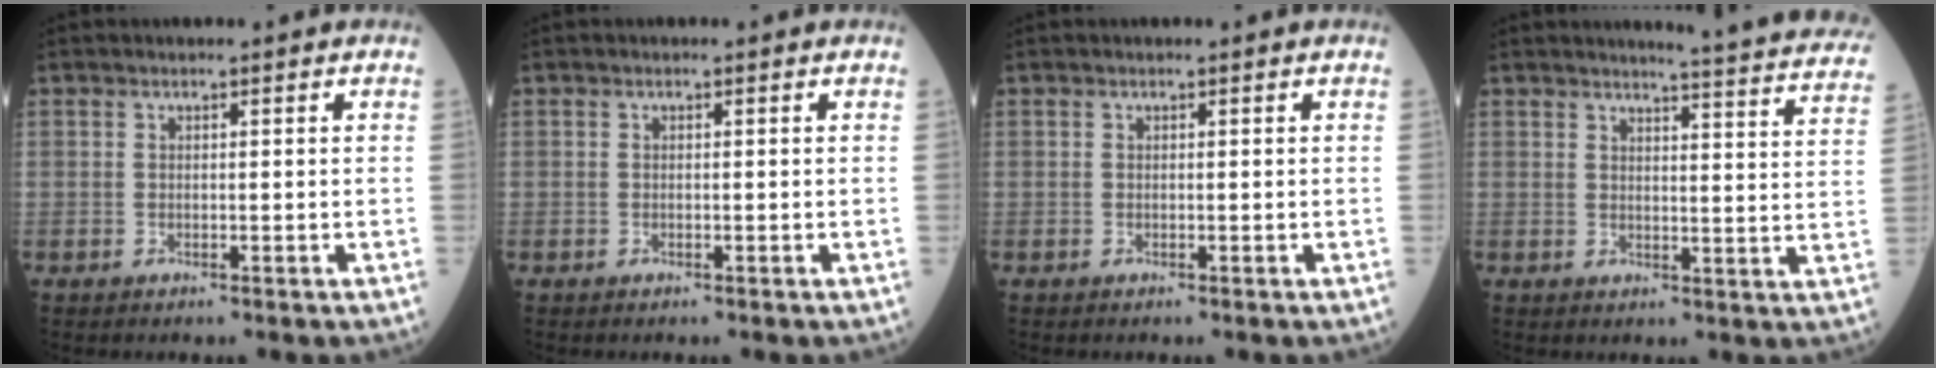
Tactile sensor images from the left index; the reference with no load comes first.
{"total": 0.0}
{"total": 0.0}
{"total": 17.8, "force": [17.2, -0.3, 4.8], "torque": [-0.056, -0.102, 0.175]}